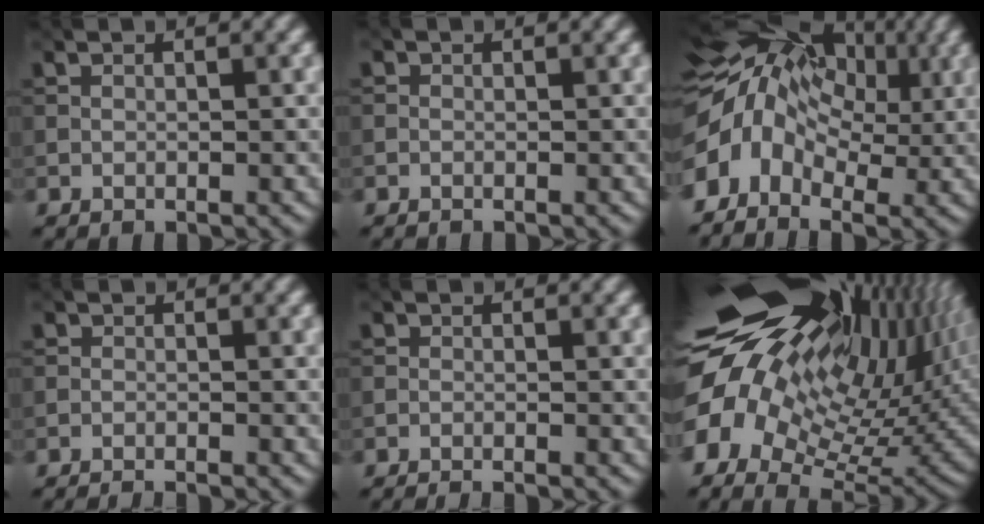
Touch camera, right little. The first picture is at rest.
{"total": 0.9, "force": [-0.8, 0.1, -0.4], "torque": [0.013, -0.007, -0.011]}
{"total": 12.1, "force": [0.1, 9.0, 8.2], "torque": [-0.133, 0.007, 0.001]}
{"total": 2.4, "force": [-2.4, 0.1, 0.3], "torque": [0.002, -0.005, -0.034]}
{"total": 2.1, "force": [-2.1, 0.1, 0.2], "torque": [0.007, -0.007, -0.029]}
{"total": 21.2, "force": [6.1, 12.1, 16.3], "torque": [-0.302, 0.003, 0.128]}